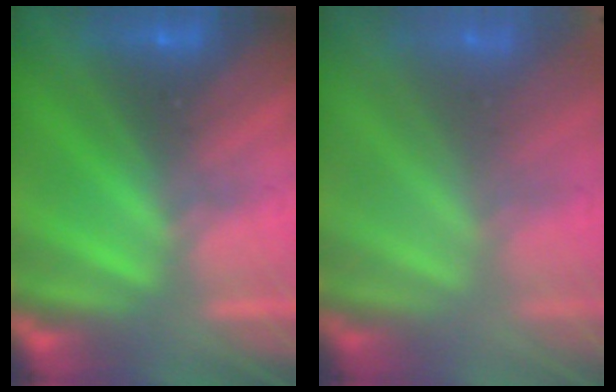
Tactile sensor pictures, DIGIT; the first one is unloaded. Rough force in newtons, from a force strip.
{"total": 1.4}